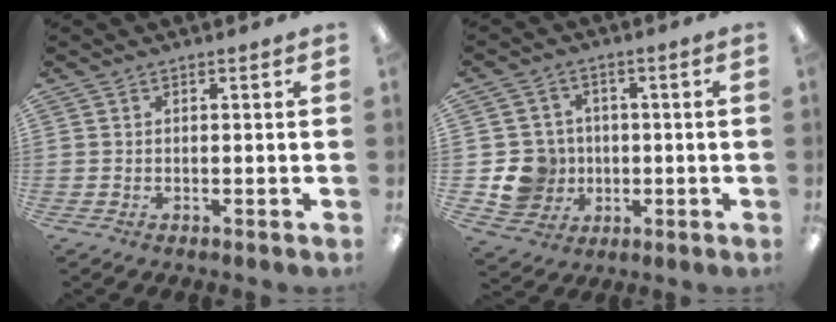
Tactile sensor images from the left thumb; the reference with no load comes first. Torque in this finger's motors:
{"motor_torque": [-0.06, 0.09, 0.21, -0.22, 0.02]}